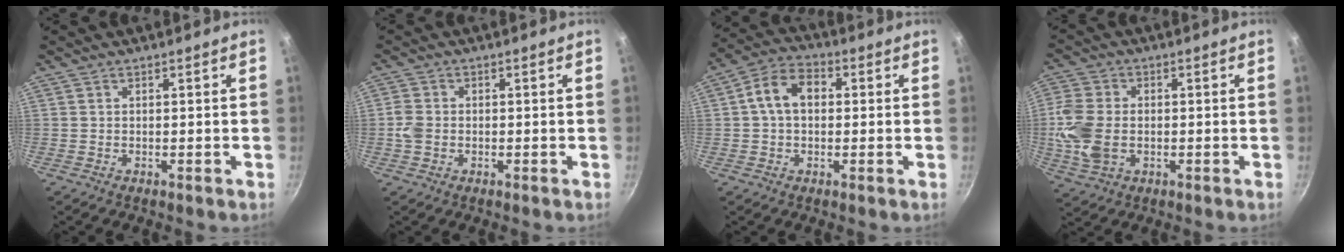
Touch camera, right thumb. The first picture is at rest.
{"total": 3.1, "force": [-0.6, 2.5, 1.8], "torque": [-0.034, 0.009, -0.014]}
{"total": 8.4, "force": [0.9, 5.9, 5.9], "torque": [-0.088, 0.024, 0.001]}
{"total": 9.8, "force": [-1.0, 6.8, 6.9], "torque": [-0.147, 0.005, -0.022]}